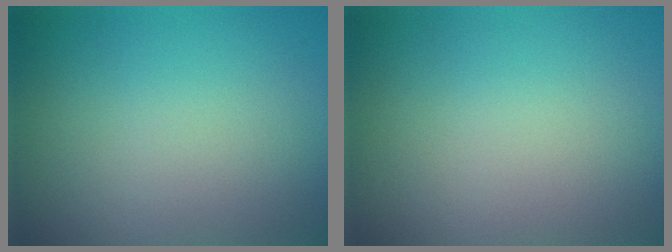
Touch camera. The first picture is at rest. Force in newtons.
{"total": 0.0}